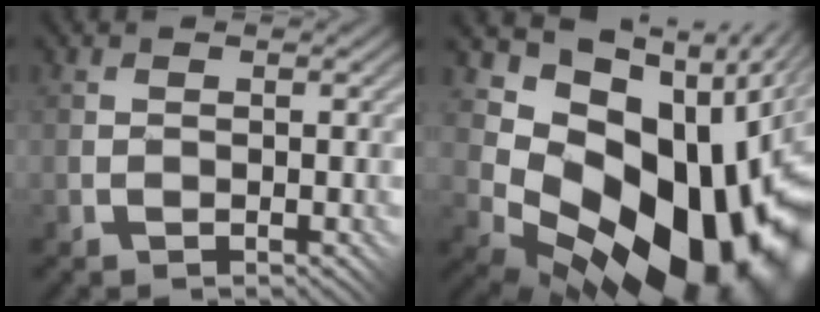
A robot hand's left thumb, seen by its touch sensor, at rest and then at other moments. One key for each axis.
{"total": 17.5, "fx": 2.4, "fy": 11.6, "fz": 12.9, "tx": -0.208, "ty": -0.035, "tz": 0.077}